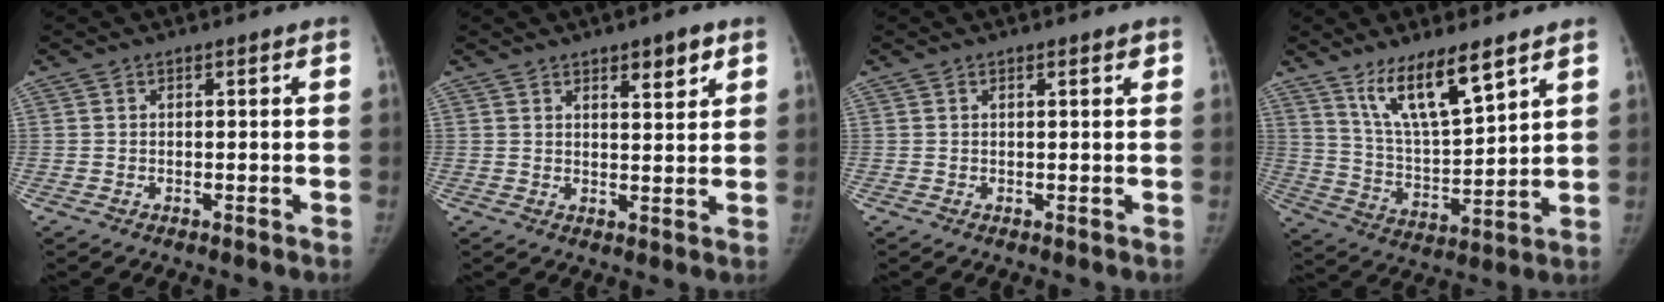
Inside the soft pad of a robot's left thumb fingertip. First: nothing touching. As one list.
[{"total": 4.8, "force": [2.9, 1.6, 3.5], "torque": [-0.037, -0.018, 0.043]}, {"total": 1.1, "force": [0.6, 0.2, 0.9], "torque": [-0.012, 0.000, 0.007]}, {"total": 13.2, "force": [8.7, 3.2, 9.4], "torque": [-0.155, -0.056, 0.173]}]